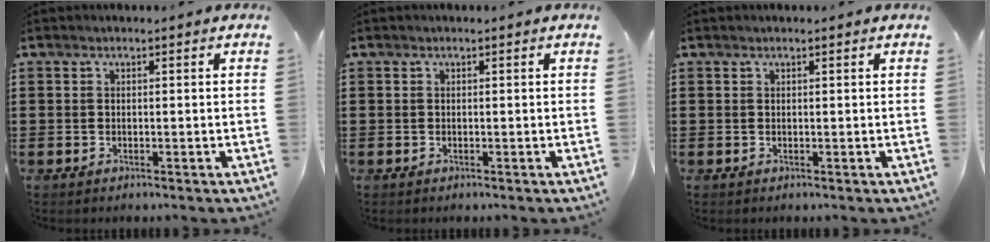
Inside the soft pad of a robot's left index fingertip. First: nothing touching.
{"total": 0.0}
{"total": 0.0}